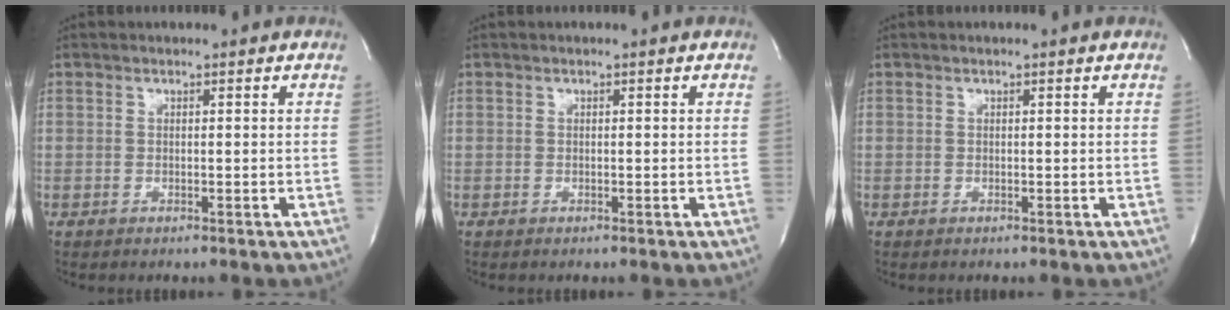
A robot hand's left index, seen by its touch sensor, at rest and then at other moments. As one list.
[{"total": 0.0}, {"total": 0.0}]